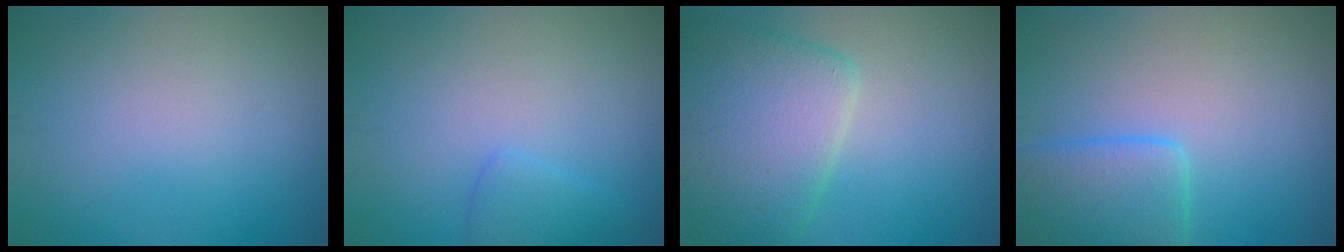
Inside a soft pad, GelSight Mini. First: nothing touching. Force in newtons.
{"total": 1.5, "press": 1.5, "slide": 0.0}
{"total": 6.9, "press": 6.9, "slide": 0.4}
{"total": 4.7, "press": 4.7, "slide": 0.3}